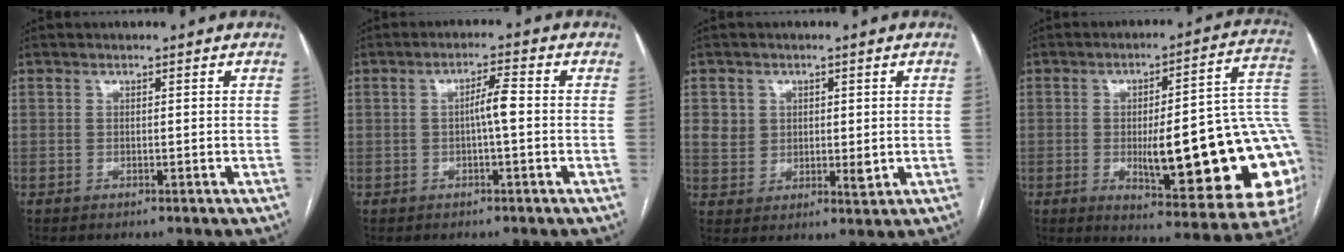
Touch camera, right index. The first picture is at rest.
{"total": 3.5, "force": [-0.3, 0.2, 3.5], "torque": [-0.059, 0.006, -0.005]}
{"total": 5.2, "force": [1.4, 4.3, 2.5], "torque": [-0.034, -0.001, 0.030]}
{"total": 25.4, "force": [-3.0, 5.0, 24.8], "torque": [-0.228, 0.012, -0.033]}